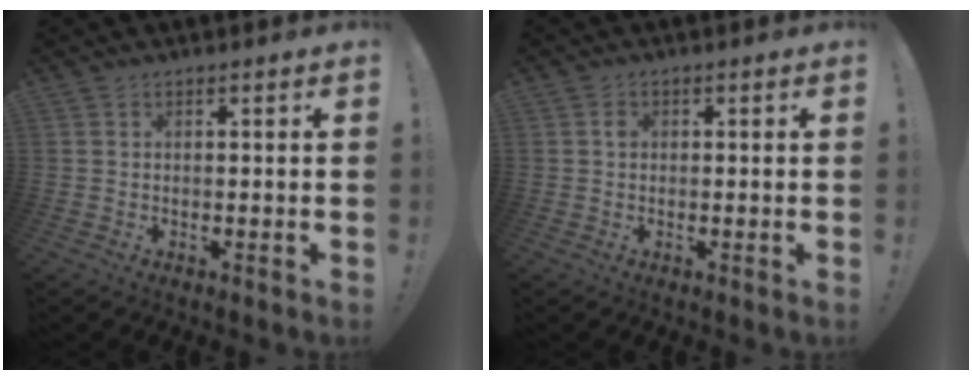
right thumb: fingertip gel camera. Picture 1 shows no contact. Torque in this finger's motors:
{"motor_torque": [0.01, 0.24, 0.15, -0.06, 0.00]}